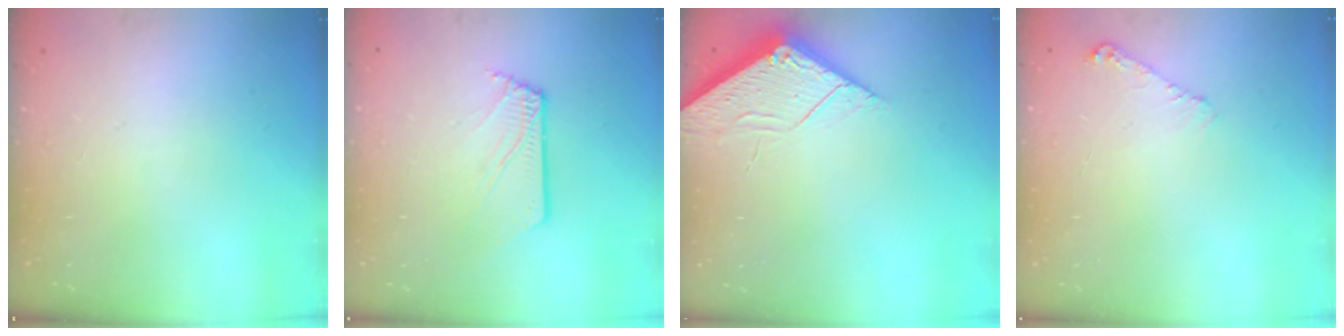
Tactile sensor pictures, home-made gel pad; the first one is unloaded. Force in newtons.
{"total": 2.6, "press": 2.6, "slide": 0.3}
{"total": 4.0, "press": 3.9, "slide": 0.4}
{"total": 5.3, "press": 5.2, "slide": 0.8}